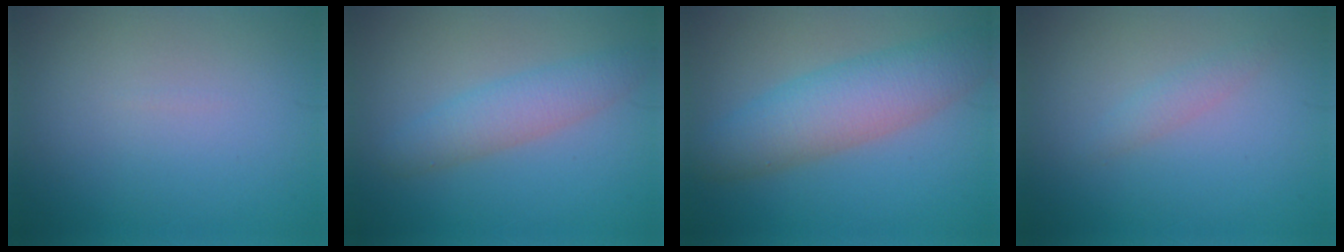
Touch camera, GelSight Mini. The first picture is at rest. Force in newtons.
{"total": 3.2, "press": 3.2, "slide": 0.3}
{"total": 6.0, "press": 6.0, "slide": 0.1}
{"total": 1.2, "press": 1.2, "slide": 0.0}